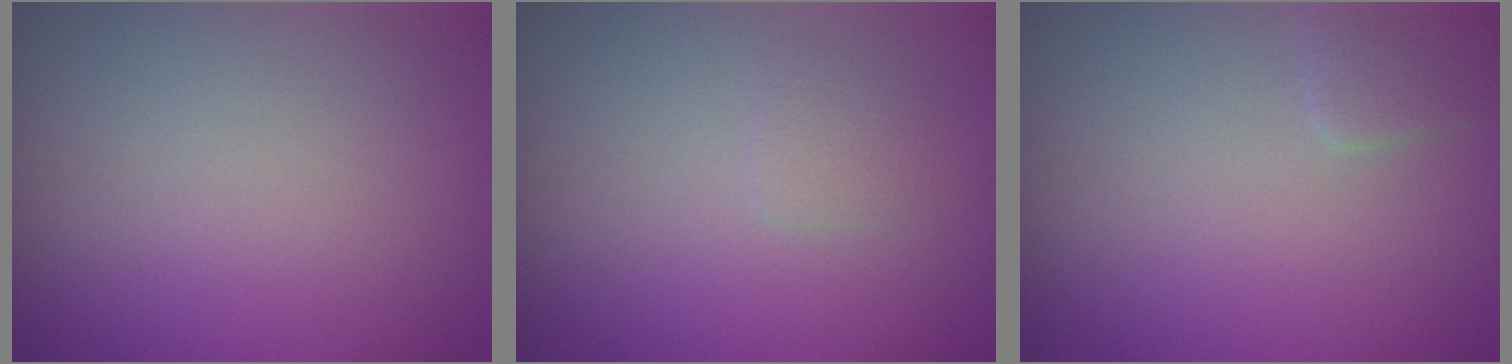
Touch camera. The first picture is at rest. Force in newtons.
{"total": 1.1, "press": 1.1, "slide": 0.1}
{"total": 1.6, "press": 1.6, "slide": 0.1}